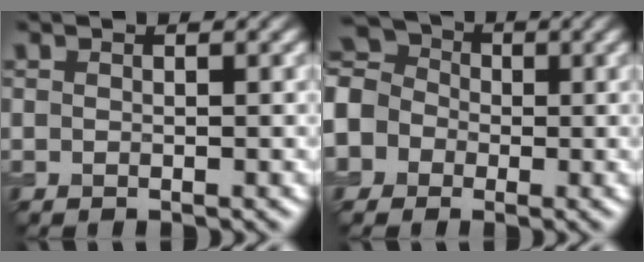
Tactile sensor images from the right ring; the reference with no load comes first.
{"total": 7.9, "force": [-1.9, 7.1, 2.8], "torque": [-0.079, 0.013, -0.064]}